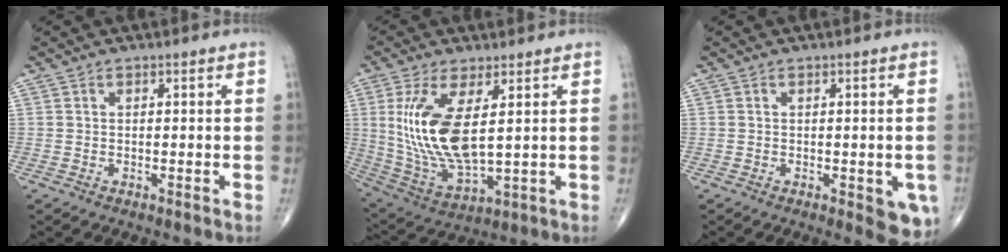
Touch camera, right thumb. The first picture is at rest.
{"total": 15.7, "force": [3.0, 6.3, 14.1], "torque": [-0.292, -0.025, 0.074]}
{"total": 5.7, "force": [-1.7, 2.1, 5.1], "torque": [-0.038, -0.009, -0.018]}